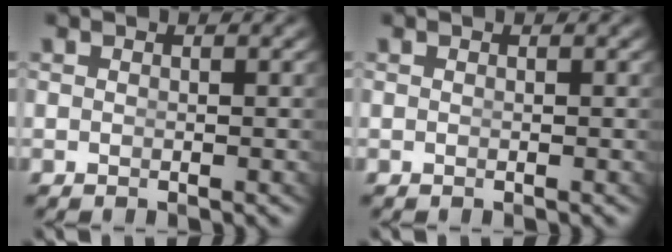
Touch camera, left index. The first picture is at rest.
{"total": 0.0}